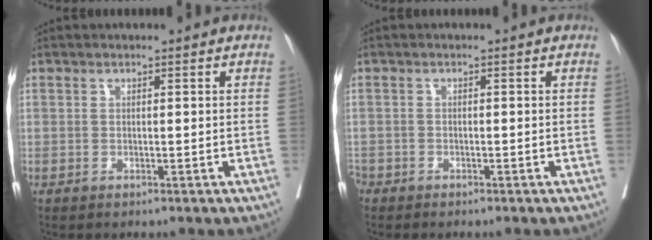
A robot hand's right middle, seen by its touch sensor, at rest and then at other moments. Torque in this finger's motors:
{"motor_torque": [1.06, -1.08, 0.72, 0.08]}